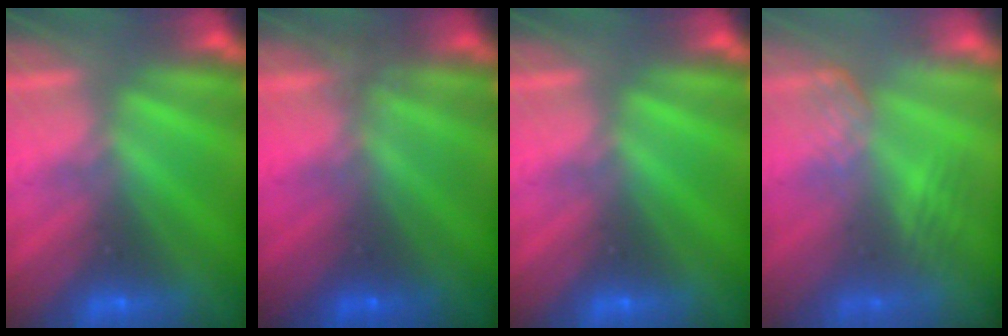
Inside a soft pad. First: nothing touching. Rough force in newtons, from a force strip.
{"total": 1.4}
{"total": 0.0}
{"total": 2.7}